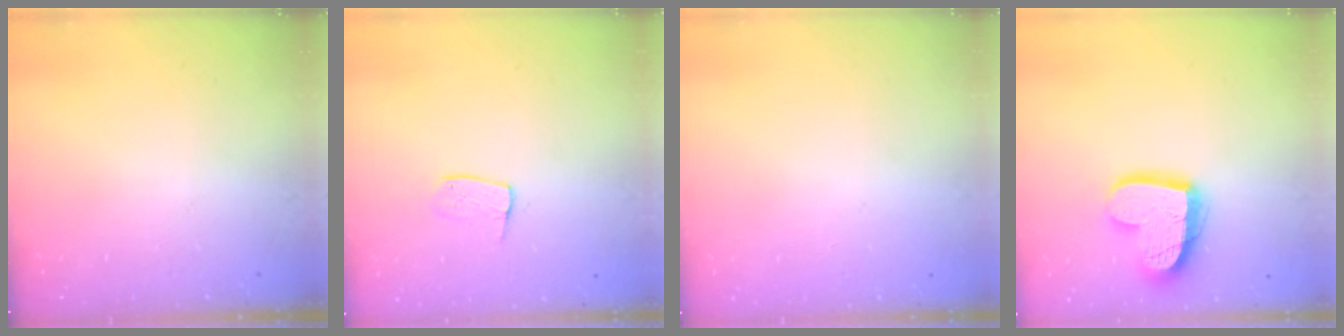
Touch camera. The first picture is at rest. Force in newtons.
{"total": 6.1, "press": 6.1, "slide": 0.3}
{"total": 0.0}
{"total": 15.9, "press": 15.9, "slide": 1.2}